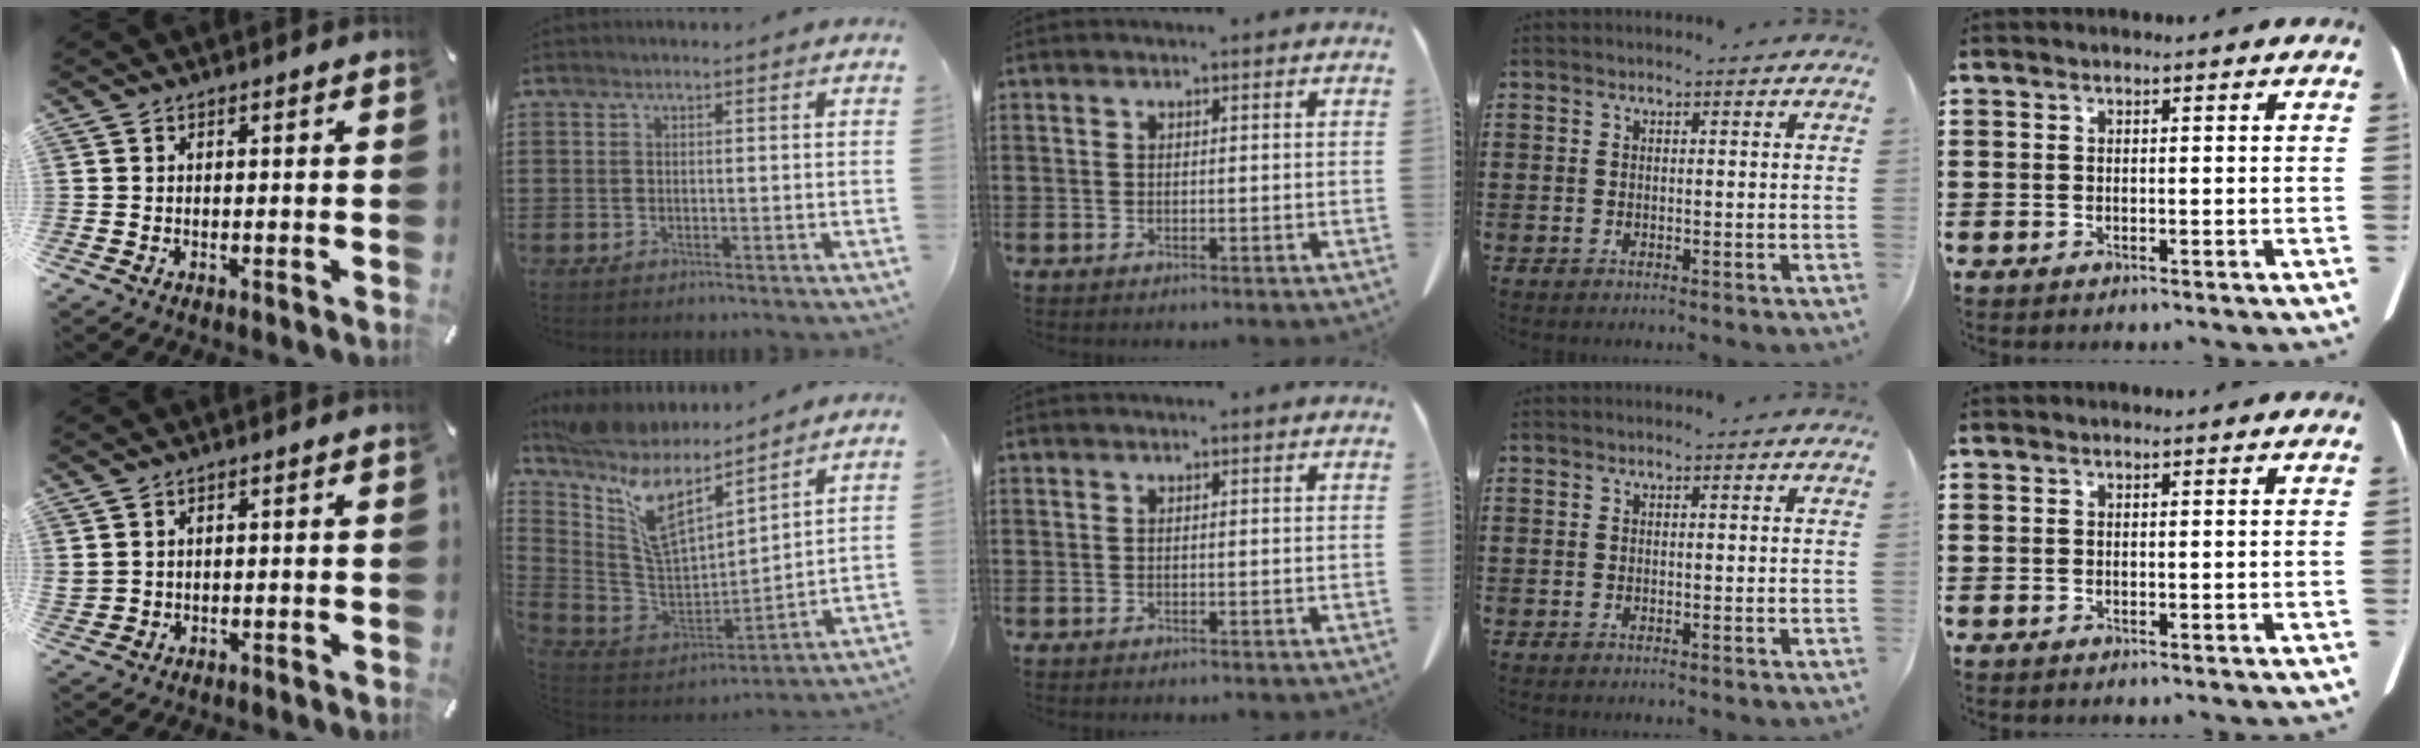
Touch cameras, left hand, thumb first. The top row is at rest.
{"thumb": {"total": 1.5, "force": [1.2, 0.8, 0.5], "torque": [-0.012, -0.002, 0.022]}, "index": {"total": 10.6, "force": [7.1, 3.5, 7.0], "torque": [-0.185, -0.059, 0.118]}}